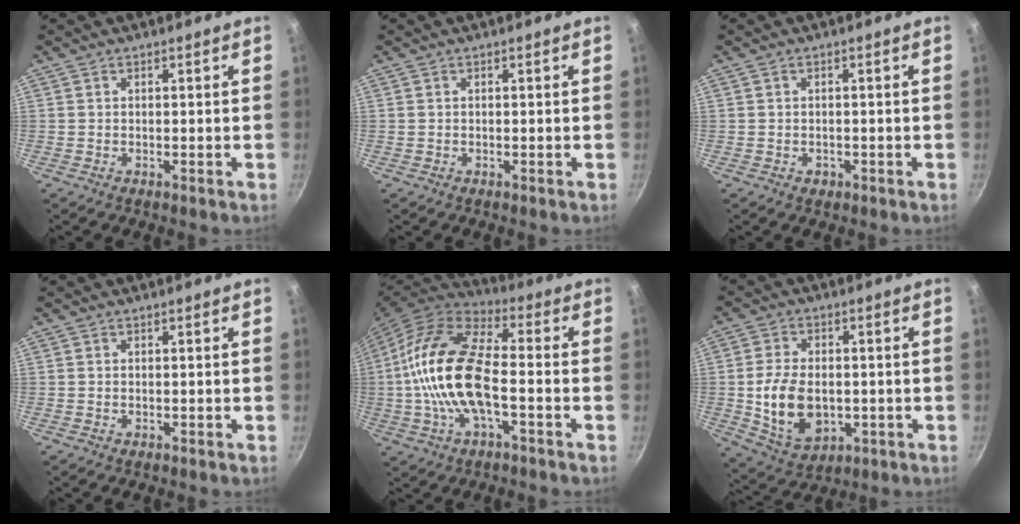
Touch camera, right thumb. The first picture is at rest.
{"total": 0.0}
{"total": 1.4, "force": [-0.5, 1.2, 0.6], "torque": [-0.007, 0.002, -0.003]}
{"total": 0.0}
{"total": 18.6, "force": [-2.4, 8.5, 16.4], "torque": [-0.306, 0.034, -0.060]}
{"total": 12.7, "force": [-1.3, 8.5, 9.4], "torque": [-0.160, 0.000, -0.009]}